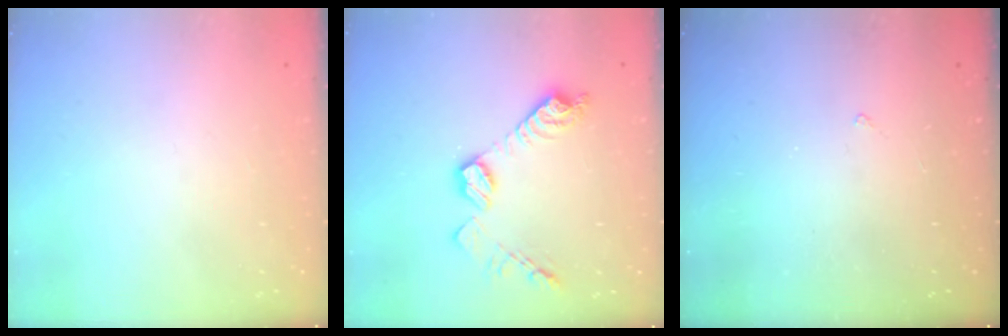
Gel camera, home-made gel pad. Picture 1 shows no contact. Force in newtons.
{"total": 12.6, "press": 12.6, "slide": 0.8}
{"total": 2.0, "press": 1.9, "slide": 0.3}